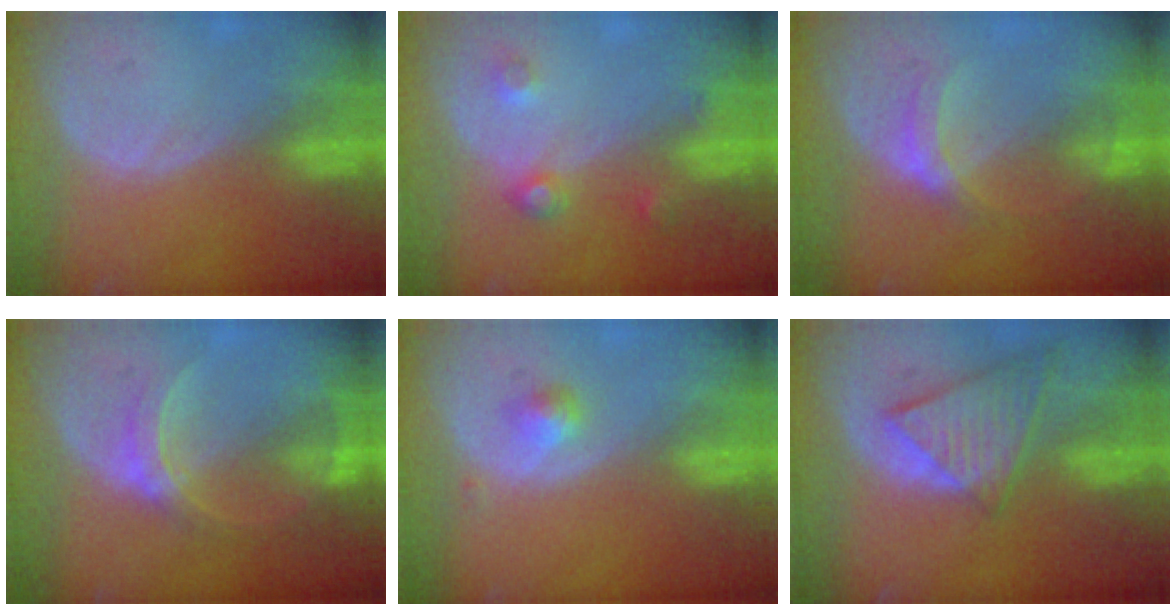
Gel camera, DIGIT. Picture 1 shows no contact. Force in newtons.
{"total": 3.6, "press": 3.4, "slide": 1.3}
{"total": 4.0, "press": 3.7, "slide": 1.6}
{"total": 6.3, "press": 5.6, "slide": 3.0}
{"total": 2.0, "press": 2.0, "slide": 0.2}
{"total": 8.8, "press": 7.6, "slide": 4.3}